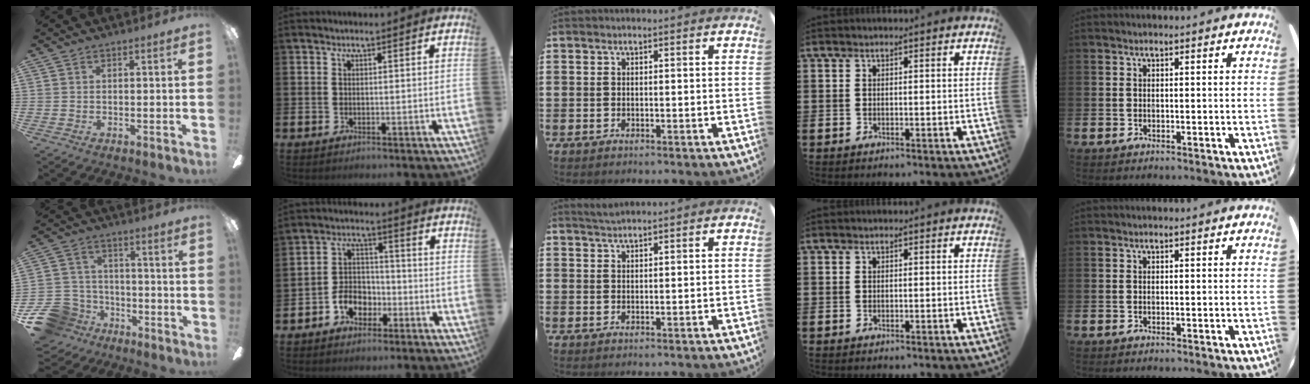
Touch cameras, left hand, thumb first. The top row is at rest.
{"thumb": {"total": 12.6, "force": [-7.4, 9.4, 4.0], "torque": [-0.106, 0.051, -0.132]}, "index": {"total": 4.8, "force": [-2.4, 3.7, 1.9], "torque": [-0.038, 0.008, -0.050]}, "middle": {"total": 1.4, "force": [1.4, -0.1, 0.3], "torque": [-0.006, 0.001, 0.026]}}